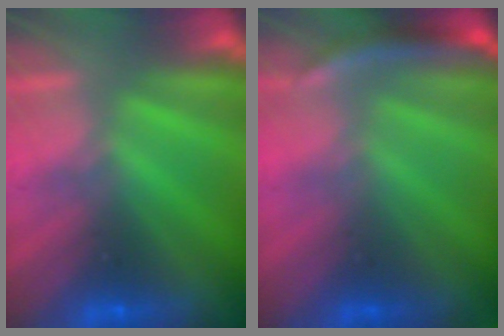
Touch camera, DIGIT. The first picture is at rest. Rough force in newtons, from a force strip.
{"total": 2.9}